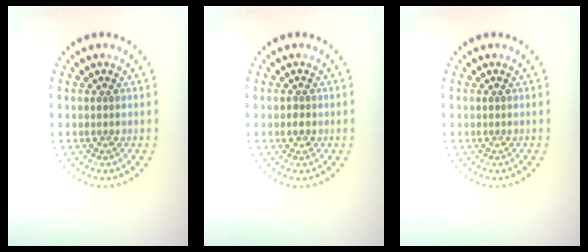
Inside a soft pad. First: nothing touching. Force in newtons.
{"total": 0.5, "press": 0.5, "slide": 0.1}
{"total": 0.0}